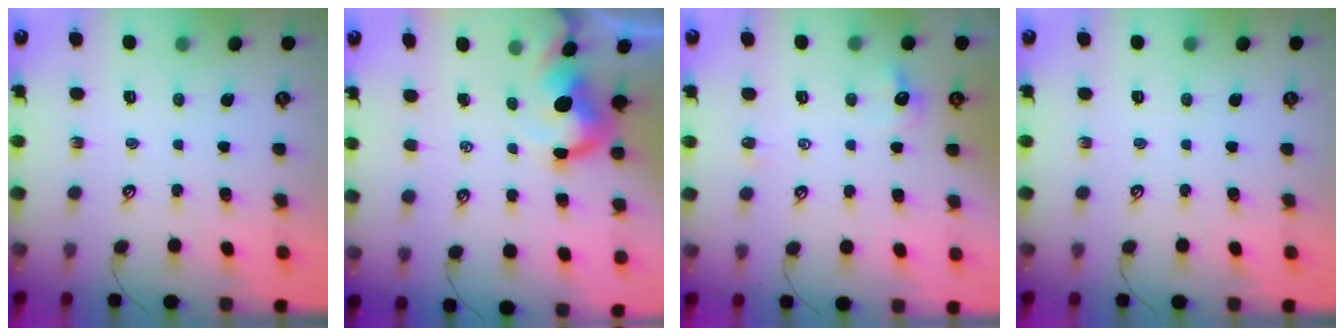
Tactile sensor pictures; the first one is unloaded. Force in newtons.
{"total": 4.0, "press": 3.8, "slide": 1.0}
{"total": 1.5, "press": 1.4, "slide": 0.5}
{"total": 0.0}